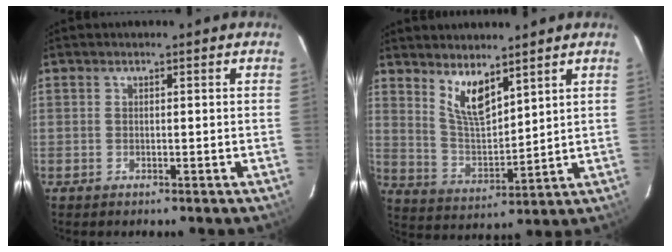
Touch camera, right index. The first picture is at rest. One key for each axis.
{"total": 8.1, "fx": 5.6, "fy": 2.6, "fz": 5.3, "tx": -0.097, "ty": -0.010, "tz": 0.117}